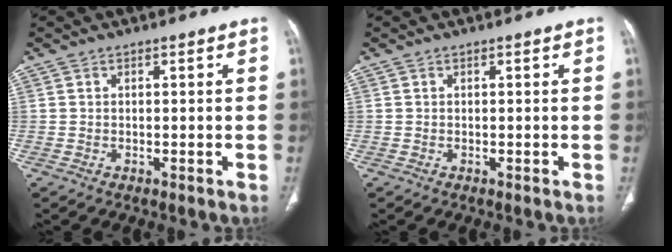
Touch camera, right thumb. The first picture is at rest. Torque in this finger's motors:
{"motor_torque": [-0.02, 0.03, -0.02, 0.02, 0.00]}